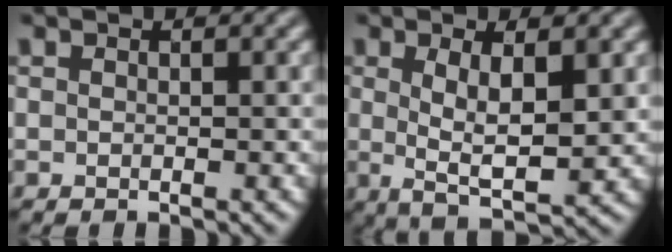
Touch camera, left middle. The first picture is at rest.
{"total": 5.1, "force": [0.6, 1.5, 4.8], "torque": [-0.085, -0.008, 0.009]}